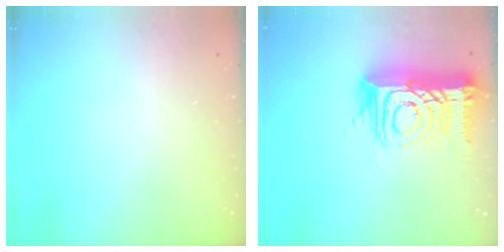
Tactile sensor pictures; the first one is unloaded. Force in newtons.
{"total": 16.0, "press": 15.9, "slide": 1.6}